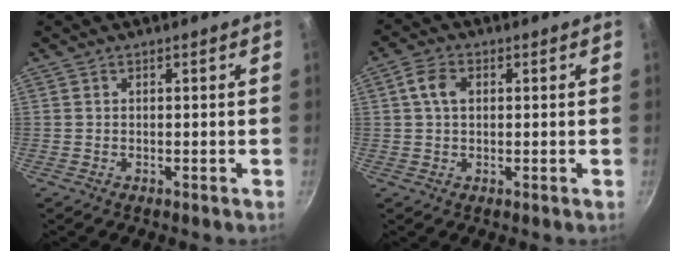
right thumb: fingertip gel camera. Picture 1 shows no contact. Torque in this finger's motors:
{"motor_torque": [-0.64, 0.71, 0.52, -0.34, 0.02]}